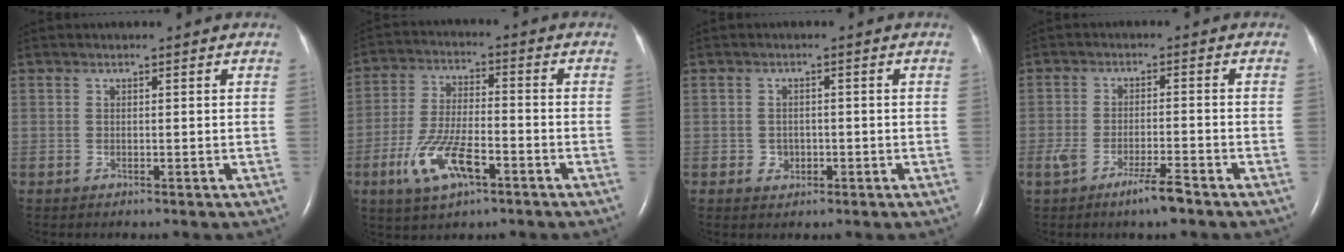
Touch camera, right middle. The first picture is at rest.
{"total": 10.3, "force": [-4.8, 3.4, 8.5], "torque": [-0.181, -0.004, -0.086]}
{"total": 2.0, "force": [-0.6, 1.7, 0.8], "torque": [-0.011, 0.004, -0.004]}
{"total": 5.0, "force": [-3.3, 0.5, 3.6], "torque": [-0.076, -0.005, -0.060]}